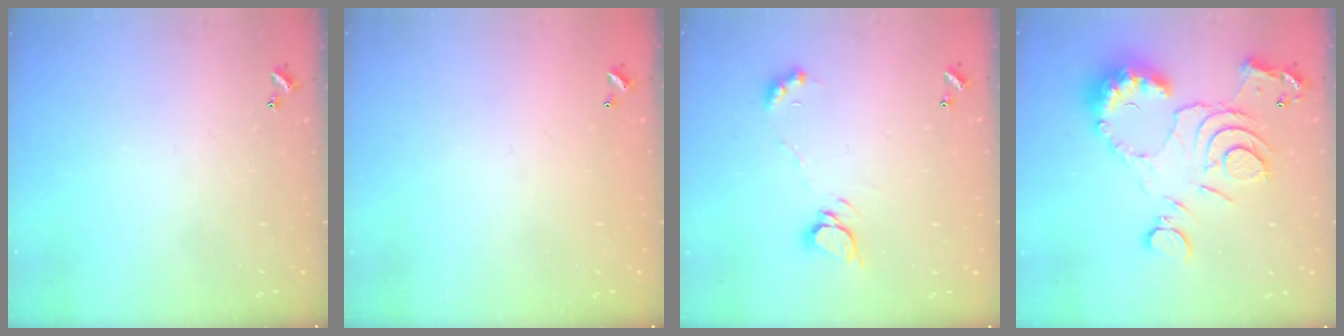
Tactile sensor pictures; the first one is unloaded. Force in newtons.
{"total": 2.7, "press": 2.7, "slide": 0.1}
{"total": 6.1, "press": 6.1, "slide": 0.7}
{"total": 15.0, "press": 15.0, "slide": 1.6}